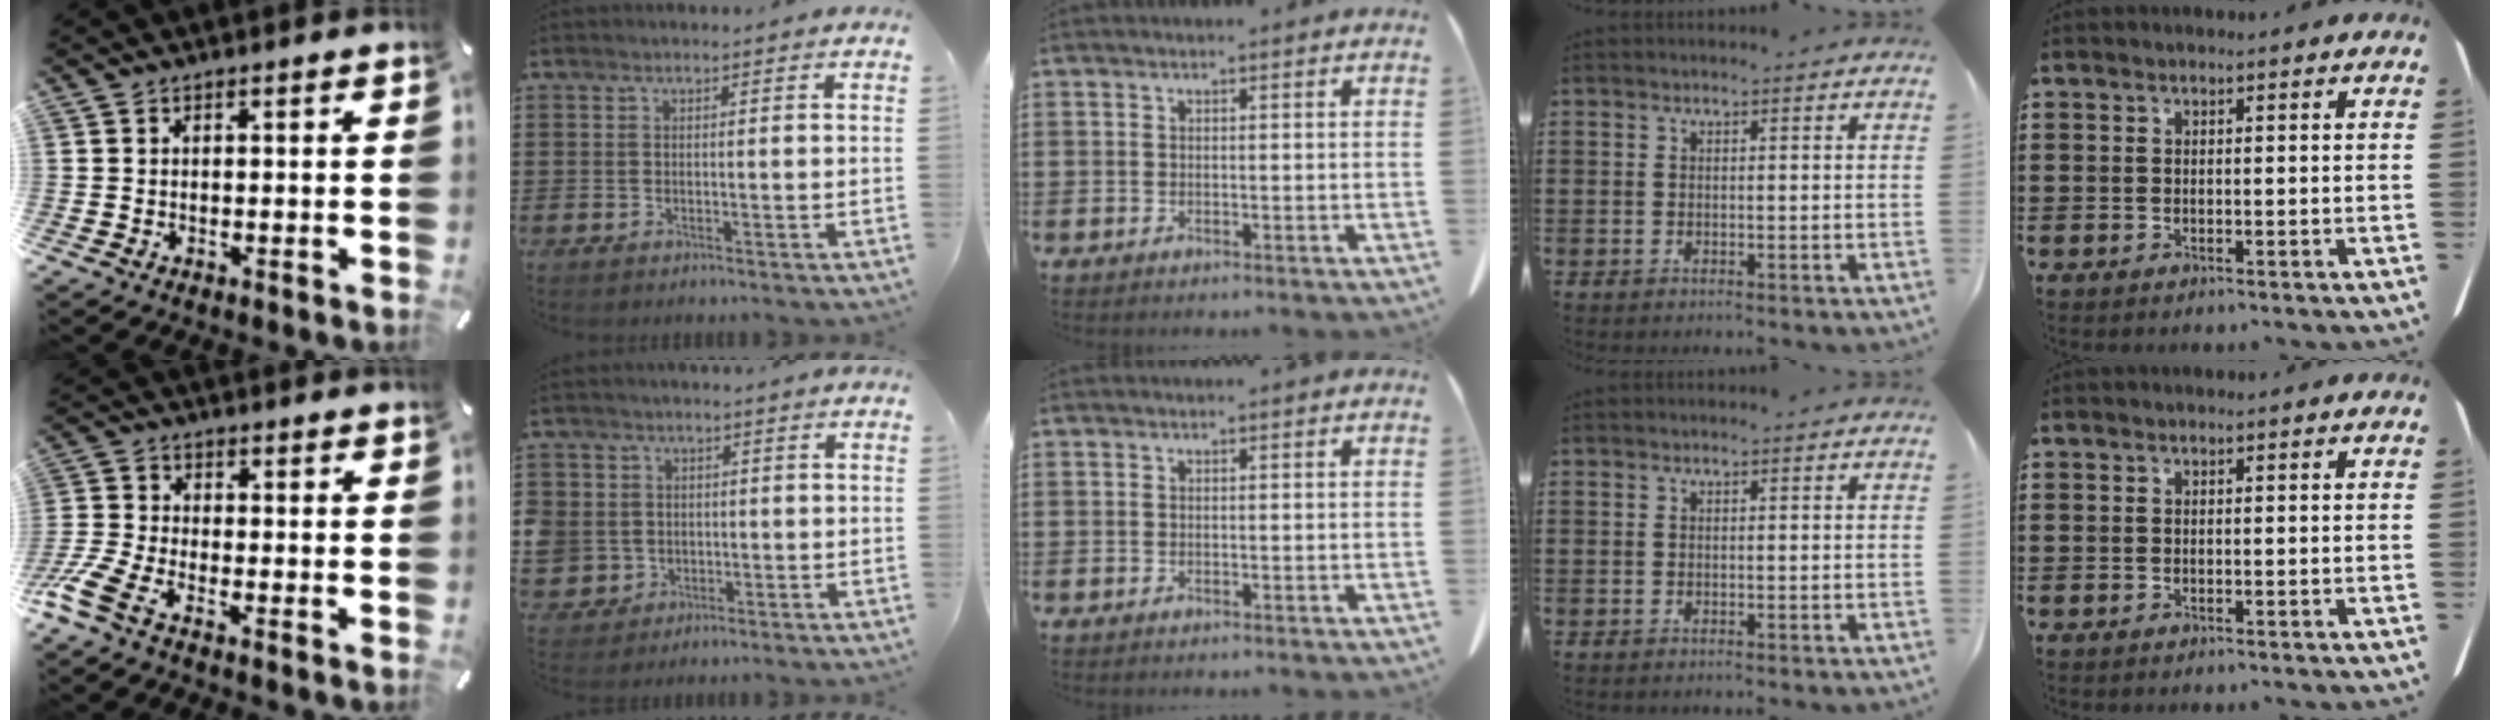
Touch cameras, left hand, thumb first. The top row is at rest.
{"thumb": {"total": 7.5, "force": [-4.5, 3.1, 5.1], "torque": [-0.139, -0.007, -0.089]}, "index": {"total": 4.4, "force": [-0.4, 4.4, 0.4], "torque": [-0.041, 0.005, -0.014]}}